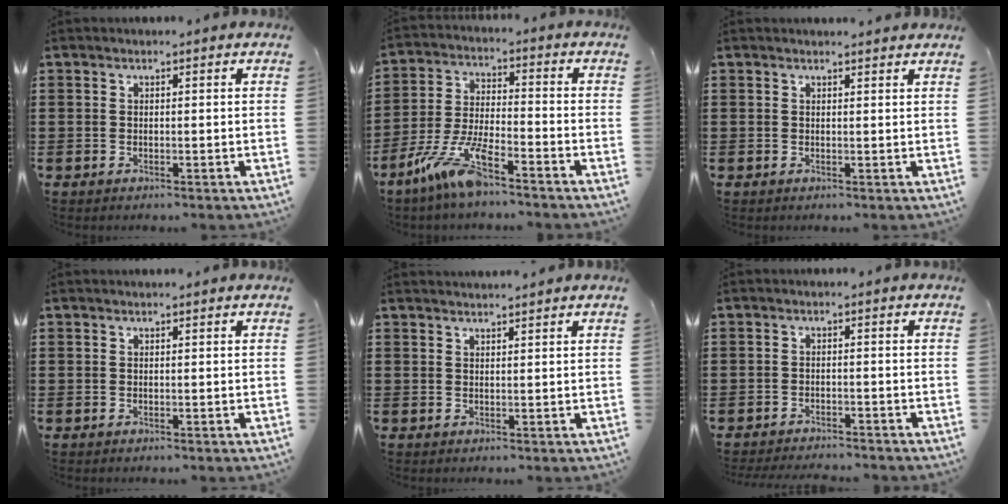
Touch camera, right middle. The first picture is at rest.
{"total": 9.3, "force": [-6.7, 1.3, 6.3], "torque": [-0.145, -0.009, -0.133]}
{"total": 0.8, "force": [0.8, 0.0, 0.2], "torque": [0.002, -0.004, 0.013]}
{"total": 0.0}
{"total": 1.4, "force": [1.3, -0.5, 0.2], "torque": [-0.007, -0.006, 0.027]}
{"total": 2.2, "force": [-2.2, -0.2, 0.0], "torque": [-0.007, -0.005, -0.046]}